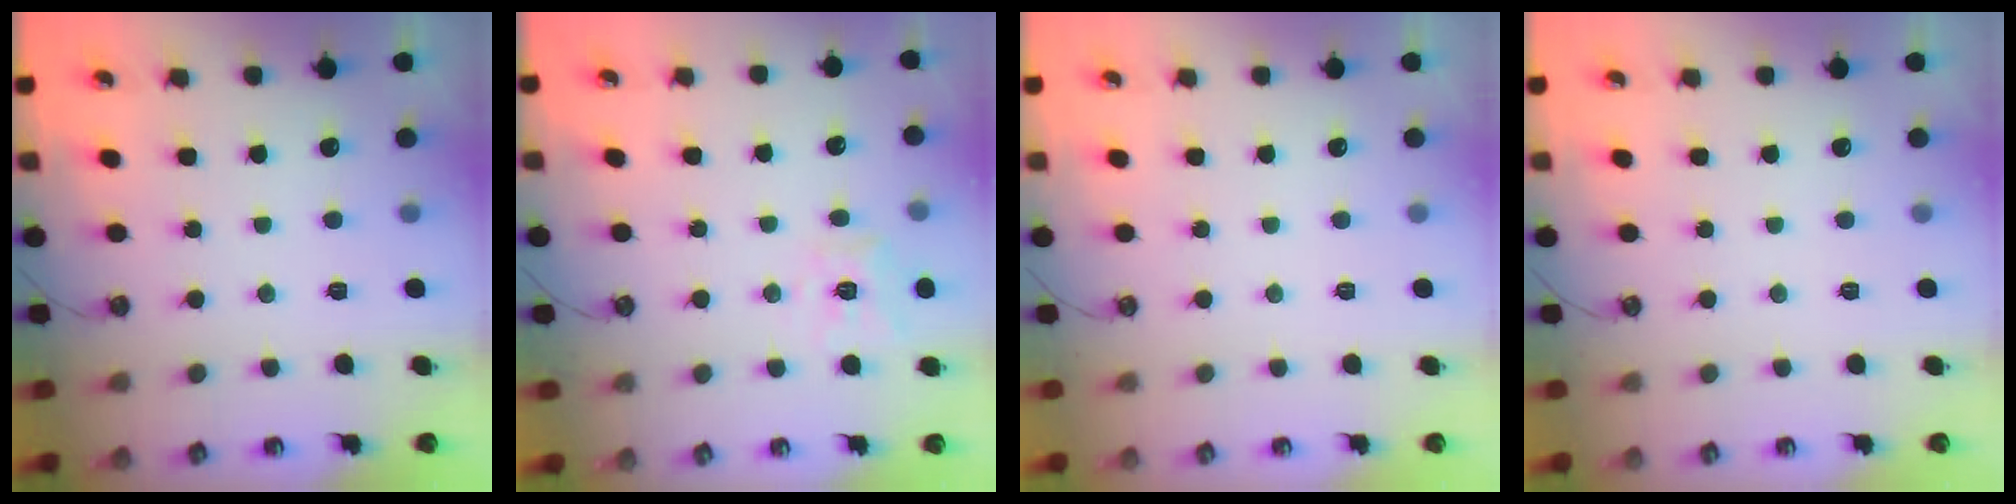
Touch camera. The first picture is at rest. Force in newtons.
{"total": 10.8, "press": 10.7, "slide": 1.3}
{"total": 0.0}
{"total": 0.0}